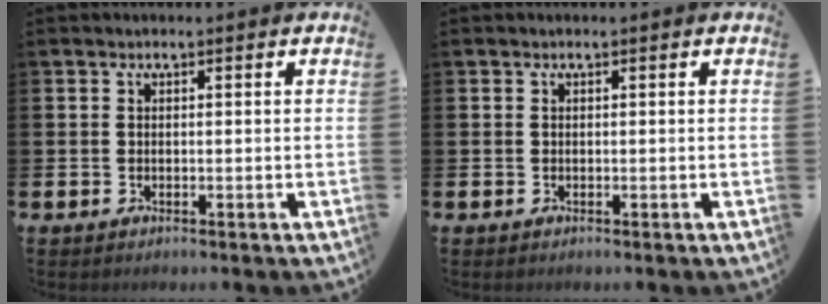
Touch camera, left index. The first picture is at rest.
{"total": 0.0}